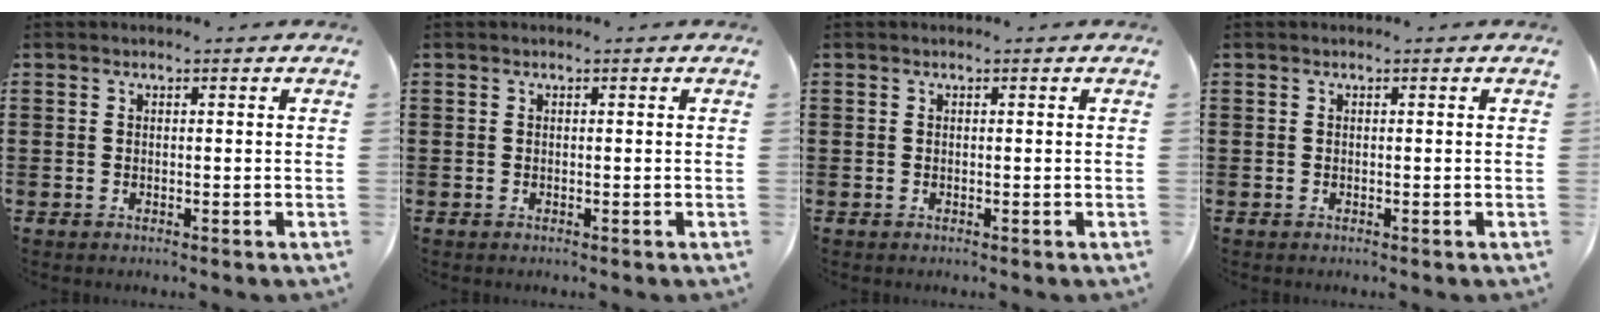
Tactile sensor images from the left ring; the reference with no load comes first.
{"total": 0.0}
{"total": 0.0}
{"total": 0.0}